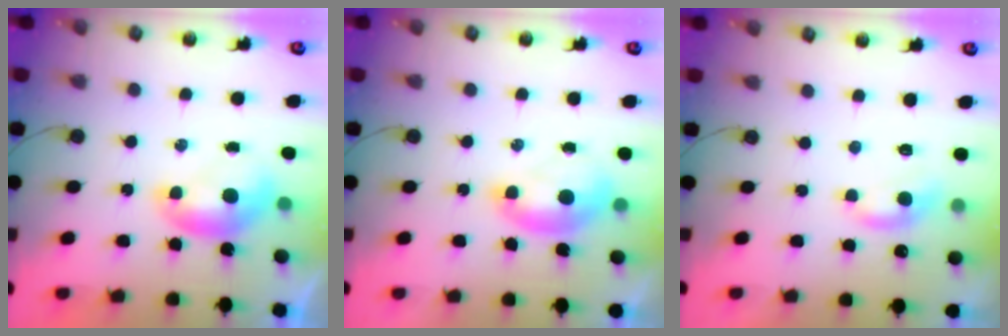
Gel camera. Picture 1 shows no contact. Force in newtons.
{"total": 1.5, "press": 1.4, "slide": 0.6}
{"total": 0.9, "press": 0.1, "slide": 0.9}